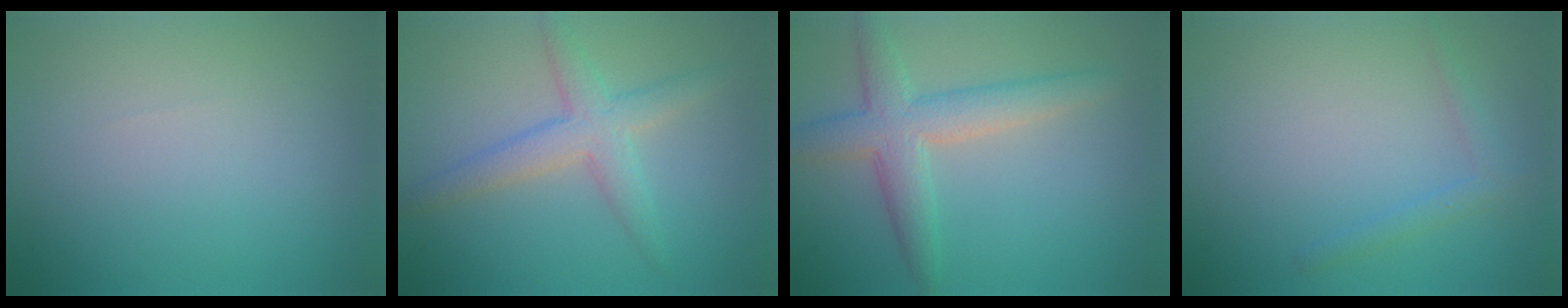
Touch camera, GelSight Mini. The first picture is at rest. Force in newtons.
{"total": 3.5, "press": 3.5, "slide": 0.2}
{"total": 4.7, "press": 4.7, "slide": 0.4}
{"total": 1.3, "press": 1.3, "slide": 0.1}